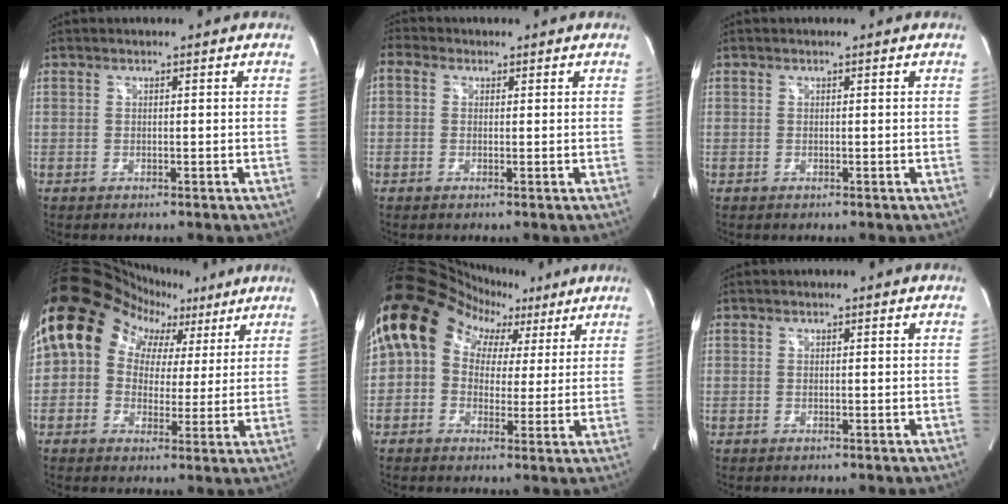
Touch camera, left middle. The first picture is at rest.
{"total": 2.1, "force": [0.7, 1.7, 0.9], "torque": [-0.027, 0.013, 0.009]}
{"total": 0.0}
{"total": 15.6, "force": [6.2, 12.7, 6.7], "torque": [-0.103, 0.078, 0.094]}
{"total": 13.5, "force": [5.5, 10.0, 7.2], "torque": [-0.138, 0.078, 0.089]}
{"total": 0.0}